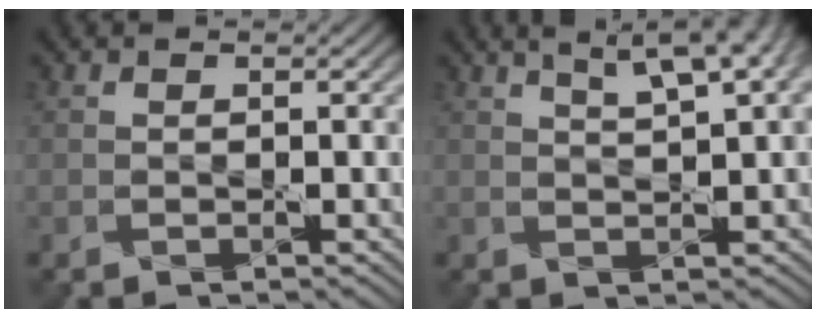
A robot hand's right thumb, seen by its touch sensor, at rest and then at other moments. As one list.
[{"total": 6.9, "force": [4.1, 1.6, 5.3], "torque": [-0.077, 0.022, 0.051]}]